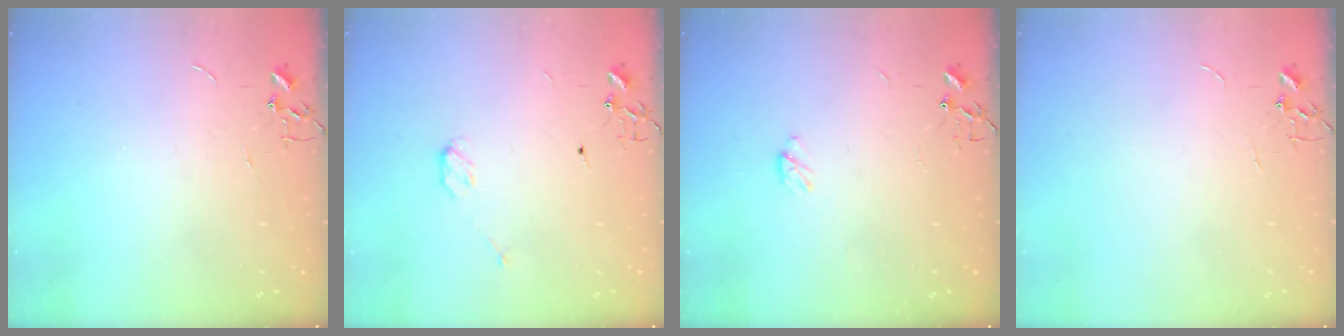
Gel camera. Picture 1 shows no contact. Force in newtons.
{"total": 4.0, "press": 3.9, "slide": 0.3}
{"total": 3.2, "press": 3.2, "slide": 0.4}
{"total": 0.0}